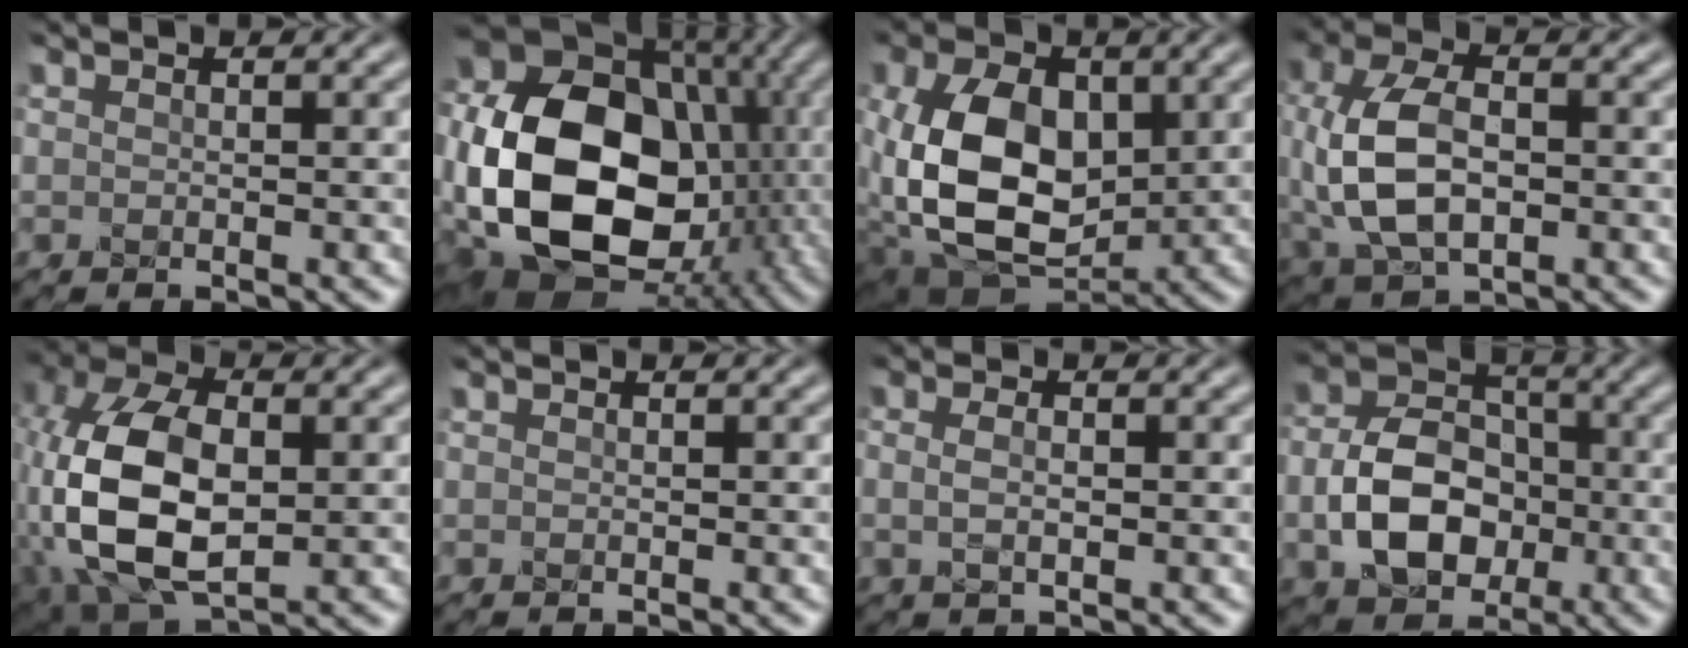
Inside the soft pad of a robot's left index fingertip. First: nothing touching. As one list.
[{"total": 18.8, "force": [-1.9, 14.0, 12.4], "torque": [-0.246, -0.026, -0.026]}, {"total": 12.3, "force": [-0.3, 8.1, 9.2], "torque": [-0.196, -0.018, -0.001]}, {"total": 8.2, "force": [-0.7, 4.9, 6.6], "torque": [-0.150, -0.002, -0.014]}, {"total": 12.4, "force": [-1.8, 7.1, 10.1], "torque": [-0.233, -0.002, -0.036]}, {"total": 0.0}, {"total": 1.5, "force": [-0.3, 0.6, 1.4], "torque": [-0.030, -0.001, 0.000]}, {"total": 8.0, "force": [-2.3, 5.6, 5.2], "torque": [-0.095, -0.001, -0.043]}]